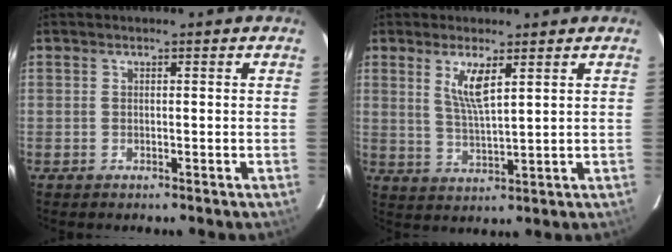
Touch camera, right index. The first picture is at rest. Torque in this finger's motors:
{"motor_torque": [0.81, 0.53, 0.42, 0.09]}